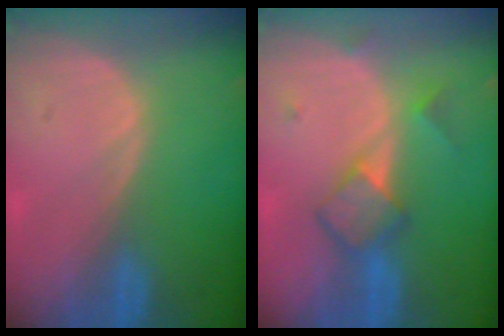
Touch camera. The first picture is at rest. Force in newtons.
{"total": 5.0, "press": 5.0, "slide": 0.3}